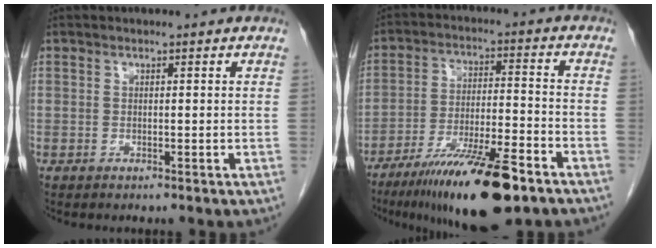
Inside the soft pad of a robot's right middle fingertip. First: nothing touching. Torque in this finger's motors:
{"motor_torque": [1.15, -0.99, 0.38, 0.16]}